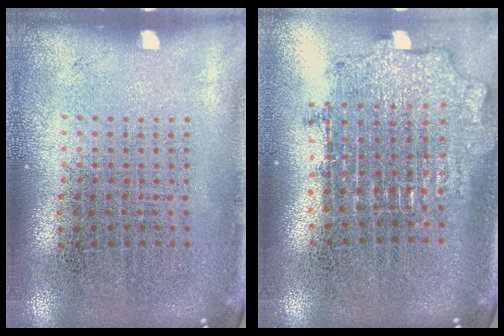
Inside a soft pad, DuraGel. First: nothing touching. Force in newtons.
{"total": 1.9, "press": 1.5, "slide": 1.2}